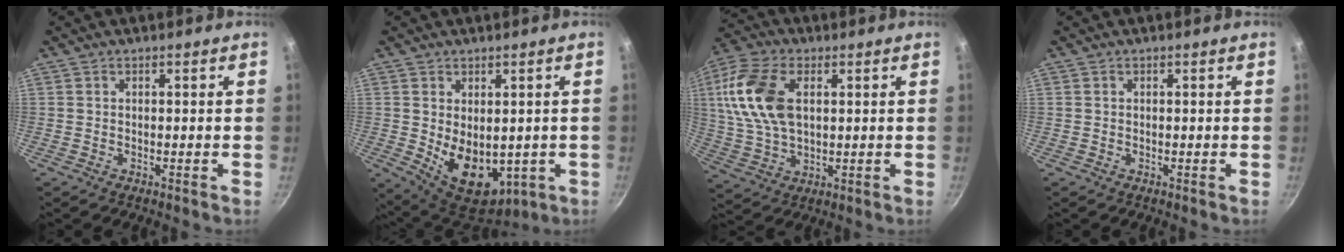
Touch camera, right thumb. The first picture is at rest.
{"total": 13.1, "force": [-1.1, 8.7, 9.7], "torque": [-0.125, -0.025, 0.013]}
{"total": 15.1, "force": [3.4, 9.0, 11.6], "torque": [-0.223, 0.000, 0.064]}
{"total": 0.0}